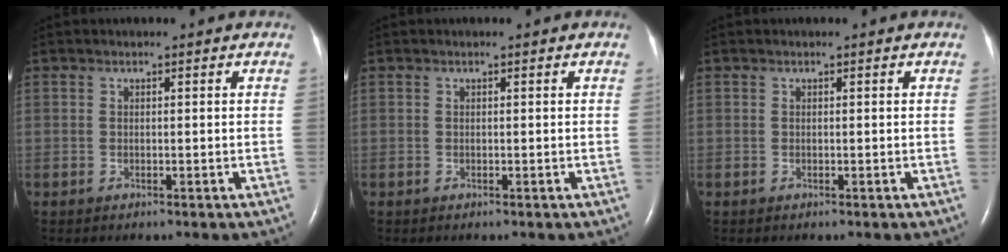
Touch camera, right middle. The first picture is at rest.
{"total": 0.0}
{"total": 0.0}